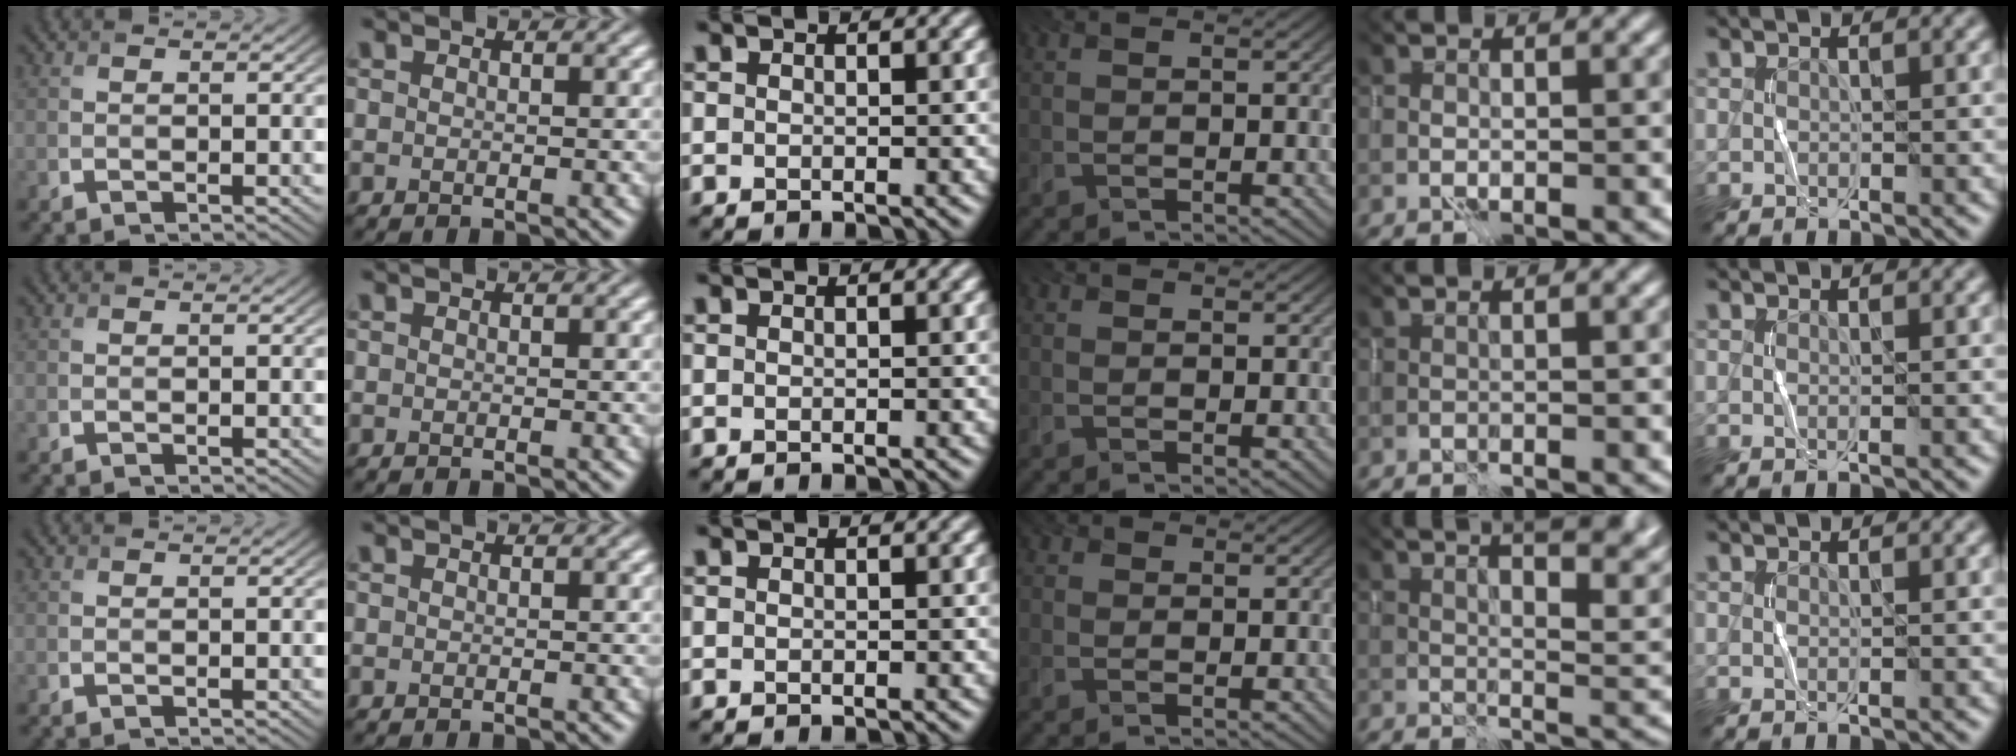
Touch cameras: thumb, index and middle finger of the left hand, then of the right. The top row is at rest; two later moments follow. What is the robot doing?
{"motion": "wrap", "object": "cellophane"}